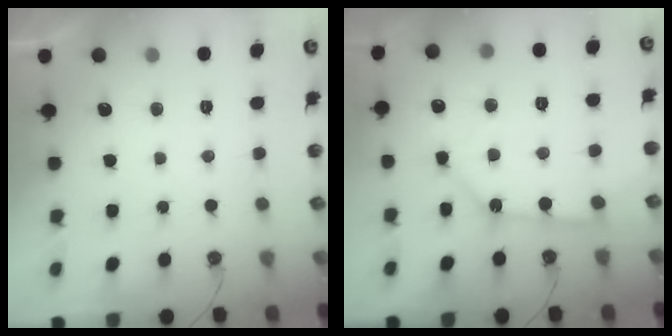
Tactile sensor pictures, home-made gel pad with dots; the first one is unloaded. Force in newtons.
{"total": 12.6, "press": 12.5, "slide": 1.3}